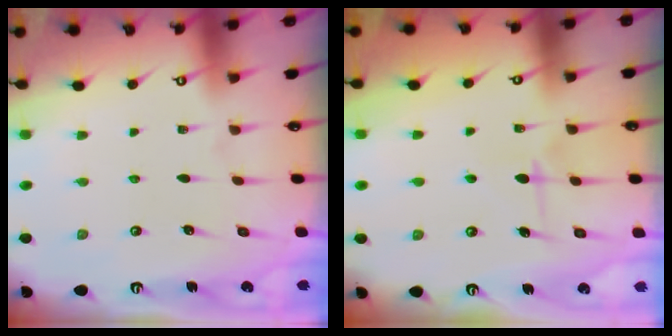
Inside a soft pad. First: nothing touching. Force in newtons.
{"total": 5.8, "press": 5.7, "slide": 0.5}